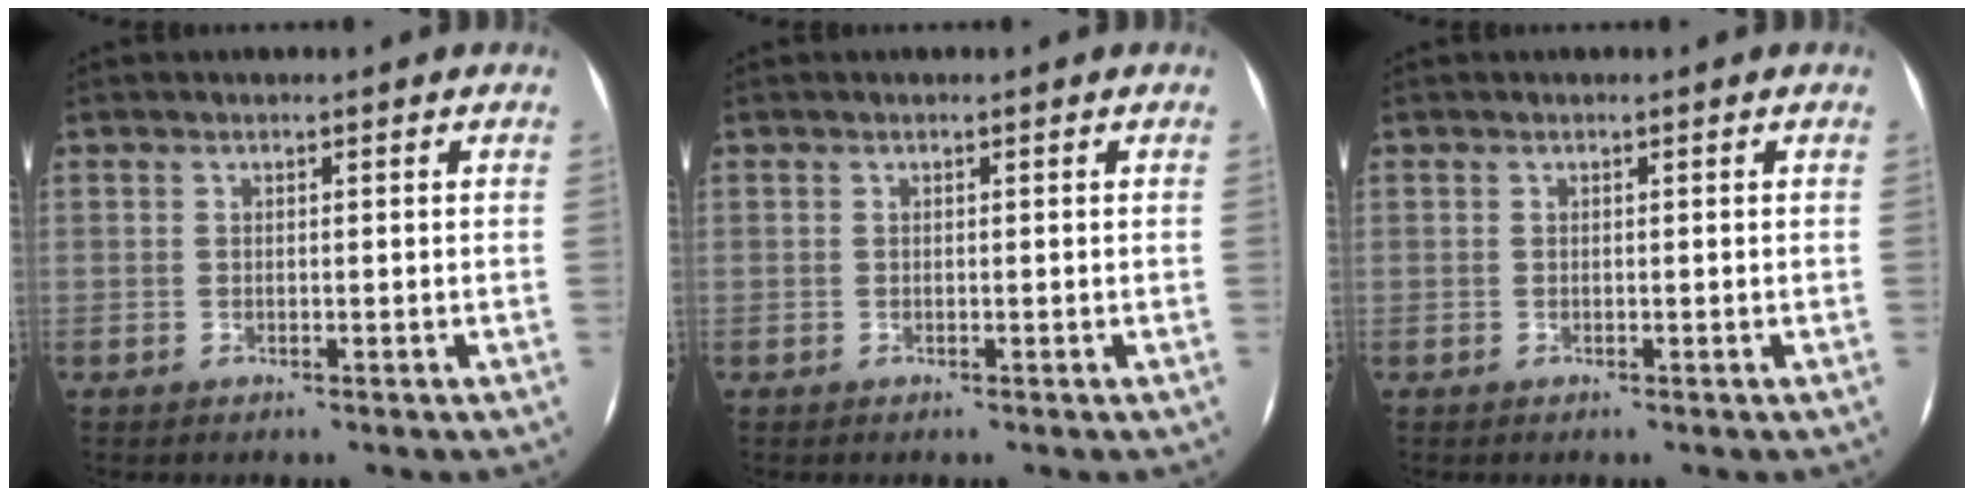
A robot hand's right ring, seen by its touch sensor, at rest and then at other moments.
{"total": 0.0}
{"total": 0.0}